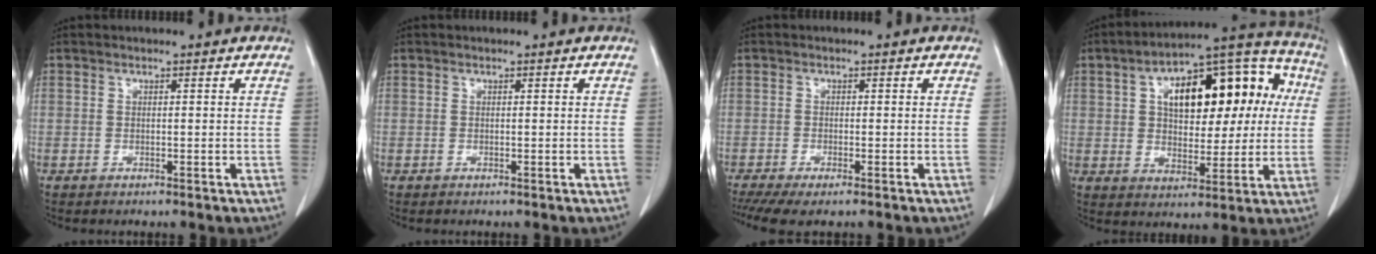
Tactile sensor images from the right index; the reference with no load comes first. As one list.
[{"total": 0.0}, {"total": 5.3, "force": [-3.9, 0.8, 3.5], "torque": [-0.058, -0.010, -0.065]}, {"total": 20.5, "force": [4.5, 10.0, 17.3], "torque": [-0.256, 0.055, 0.066]}]